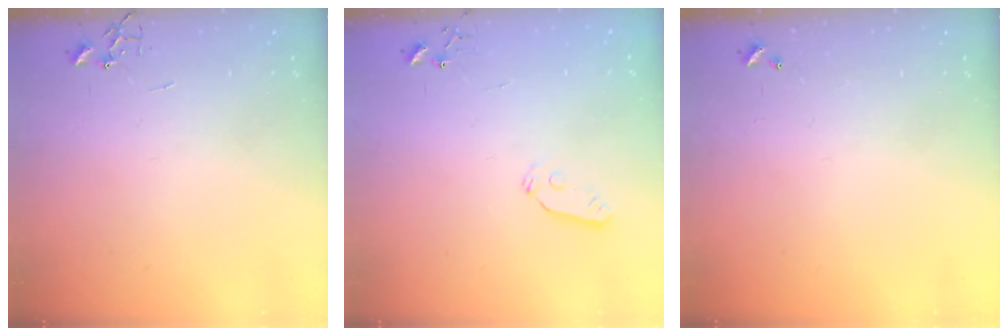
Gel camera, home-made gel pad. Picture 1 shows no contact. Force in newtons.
{"total": 4.3, "press": 4.3, "slide": 0.3}
{"total": 0.0}